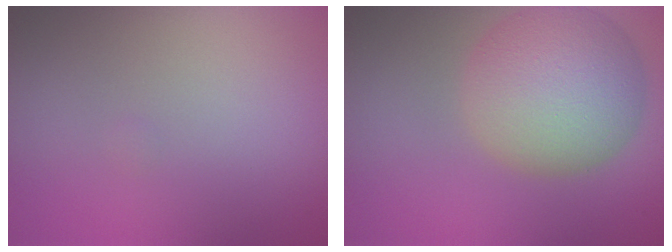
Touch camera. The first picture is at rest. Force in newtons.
{"total": 8.8, "press": 8.8, "slide": 0.5}